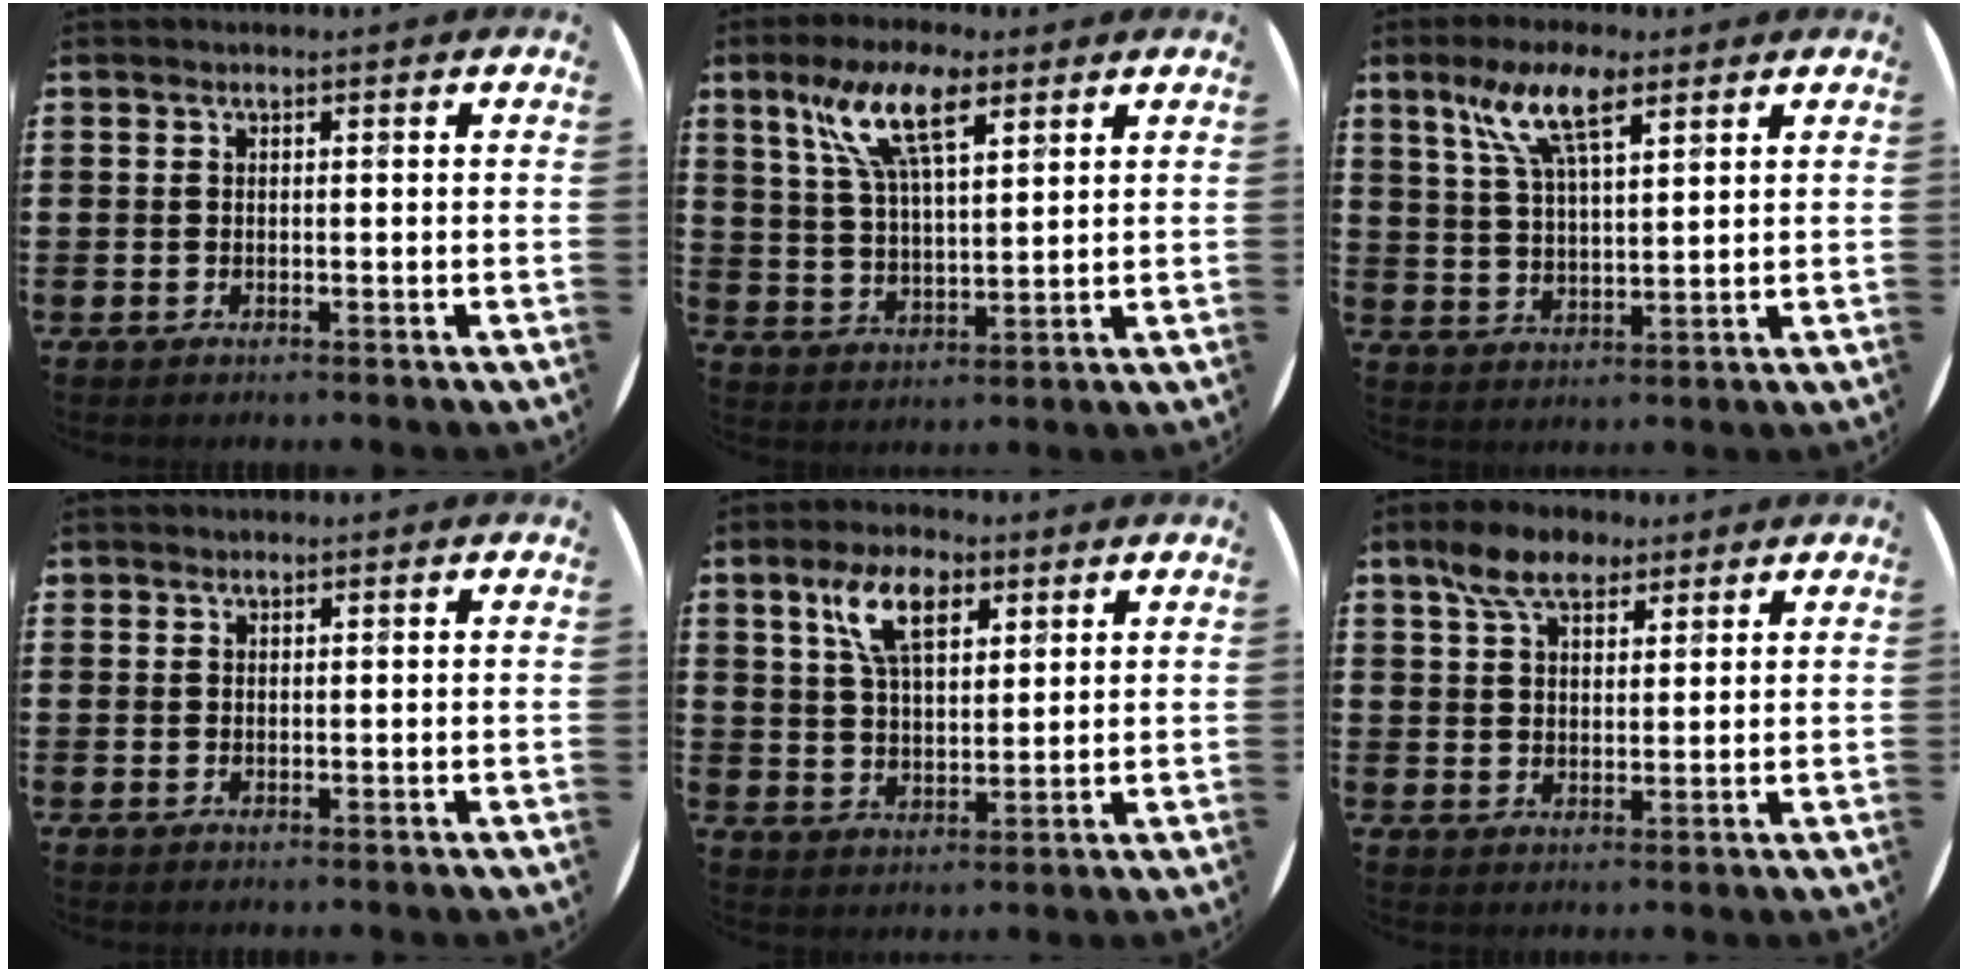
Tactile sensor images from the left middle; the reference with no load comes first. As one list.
[{"total": 9.9, "force": [6.2, 3.3, 7.0], "torque": [-0.154, -0.002, 0.111]}, {"total": 8.5, "force": [5.5, 2.7, 5.9], "torque": [-0.123, -0.004, 0.096]}, {"total": 0.6, "force": [0.6, 0.2, -0.2], "torque": [0.004, 0.005, 0.010]}, {"total": 8.3, "force": [4.6, 4.0, 5.7], "torque": [-0.118, 0.013, 0.081]}, {"total": 6.3, "force": [4.7, 3.1, 2.8], "torque": [-0.060, 0.002, 0.086]}]